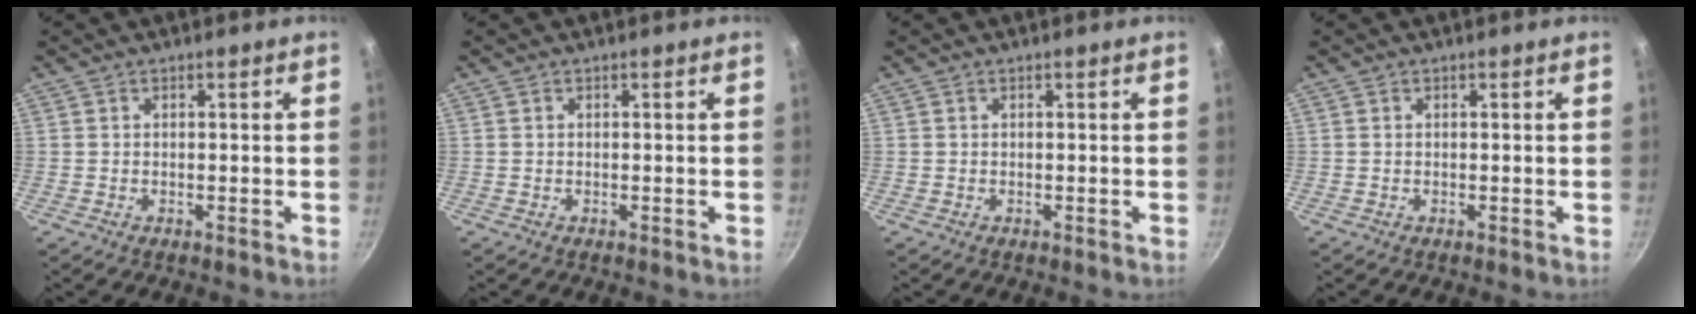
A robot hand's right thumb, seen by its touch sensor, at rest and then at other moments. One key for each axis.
{"total": 0.0}
{"total": 0.0}
{"total": 0.0}